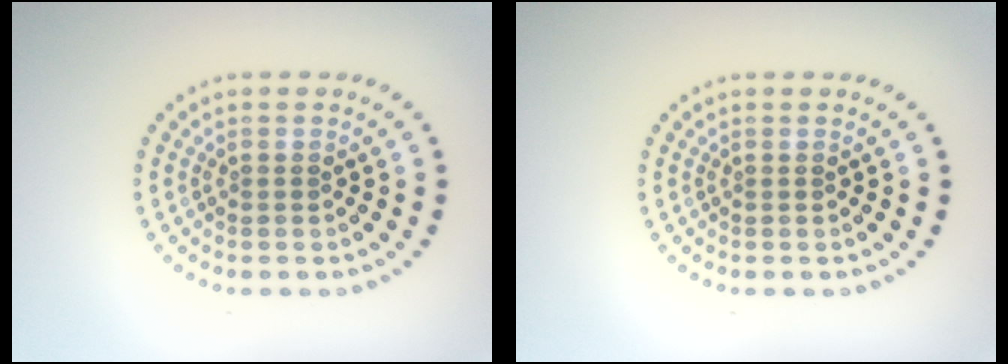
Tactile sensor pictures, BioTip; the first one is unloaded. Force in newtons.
{"total": 0.0}